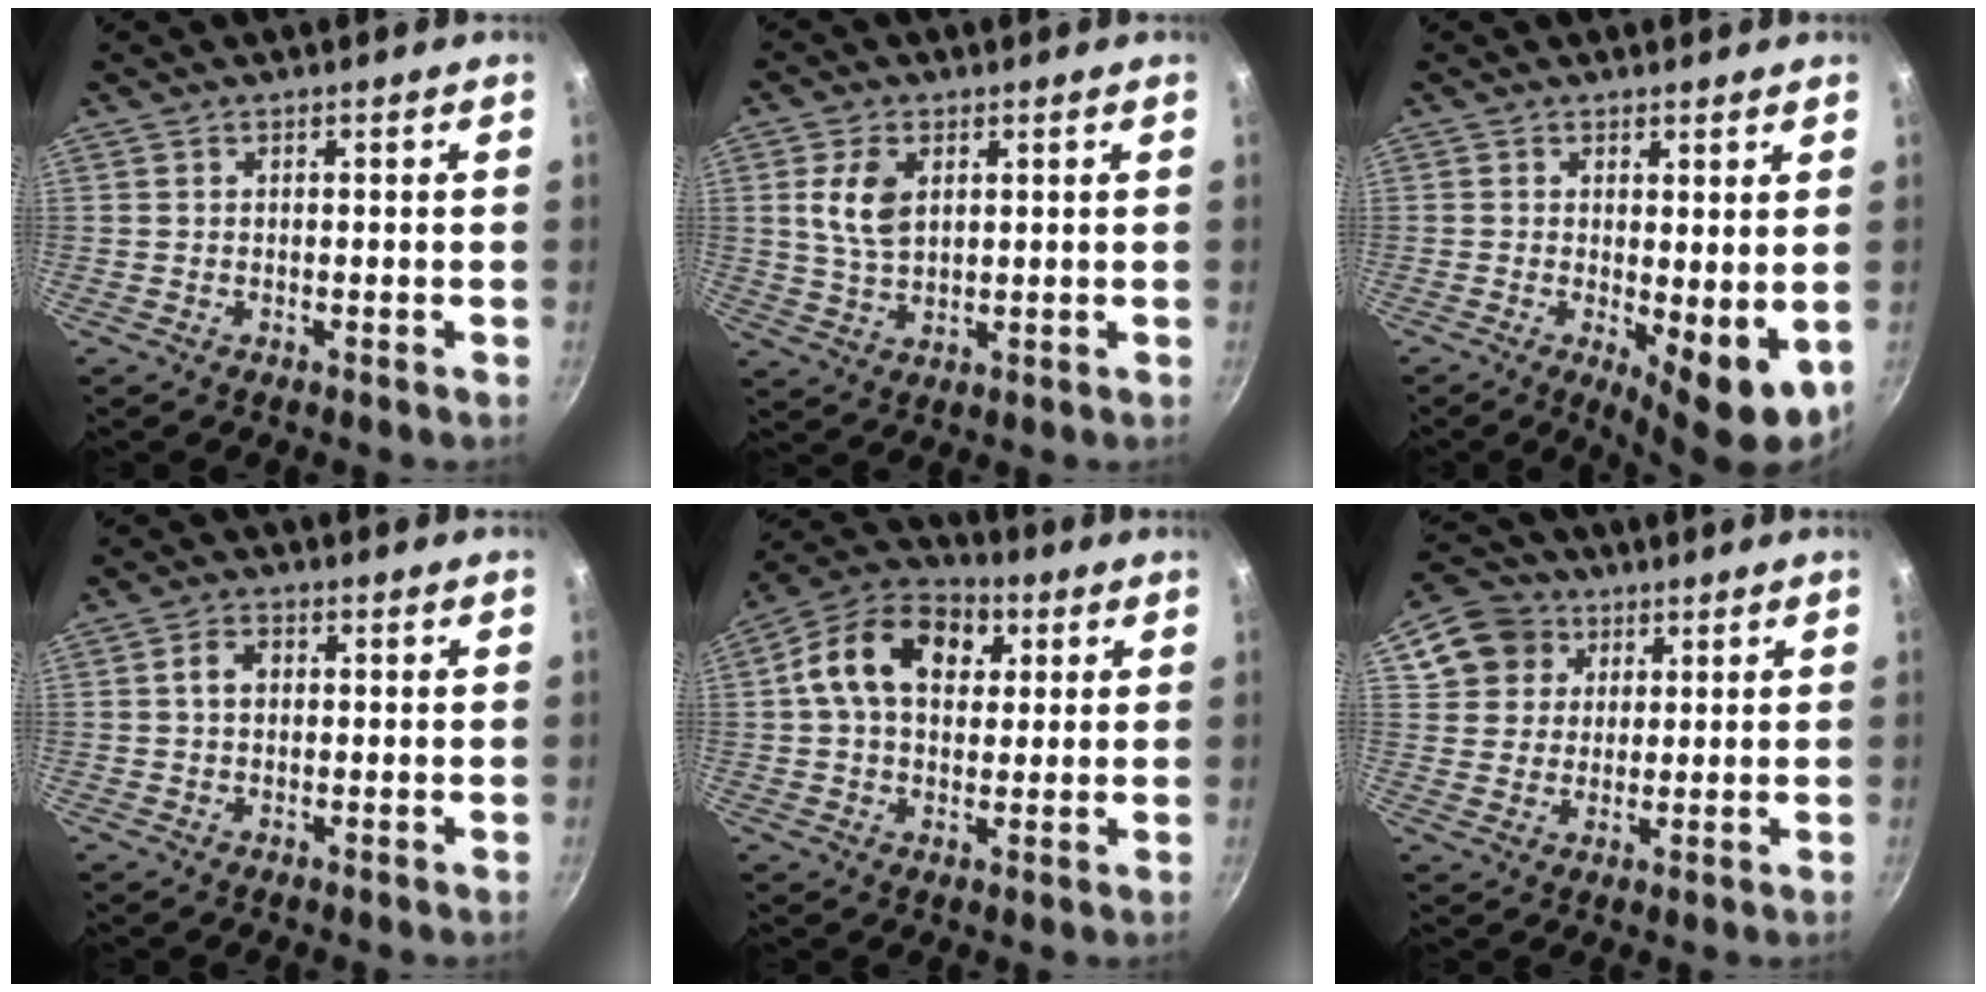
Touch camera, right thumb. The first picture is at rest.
{"total": 7.3, "force": [2.1, 4.4, 5.4], "torque": [-0.099, -0.007, 0.041]}
{"total": 8.0, "force": [-0.3, 3.0, 7.4], "torque": [-0.092, -0.014, 0.005]}
{"total": 3.4, "force": [0.3, 2.5, 2.2], "torque": [-0.027, 0.008, 0.002]}
{"total": 15.3, "force": [3.9, 10.8, 10.1], "torque": [-0.147, 0.017, 0.046]}
{"total": 9.8, "force": [4.2, 8.4, 2.8], "torque": [-0.020, 0.009, 0.067]}